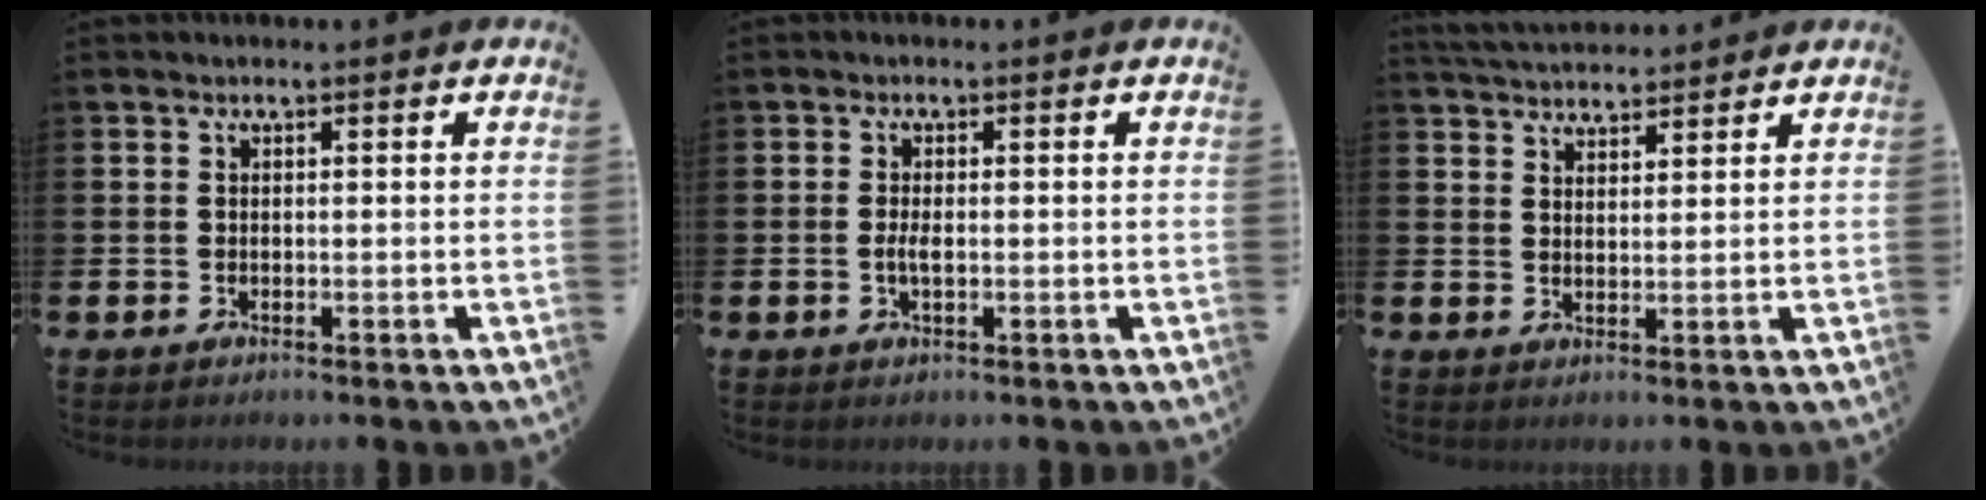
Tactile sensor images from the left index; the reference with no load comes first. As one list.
[{"total": 1.7, "force": [-0.2, 0.6, 1.6], "torque": [-0.021, -0.002, -0.007]}, {"total": 4.0, "force": [3.9, 0.8, 0.1], "torque": [-0.007, -0.020, 0.071]}]